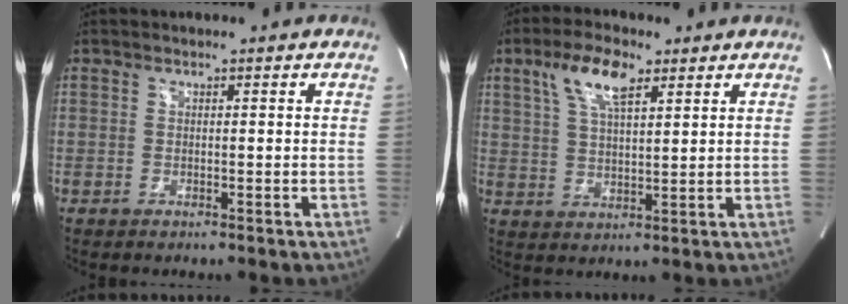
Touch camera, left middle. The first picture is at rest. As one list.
[{"total": 7.9, "force": [4.2, 2.4, 6.2], "torque": [-0.128, 0.012, 0.081]}]